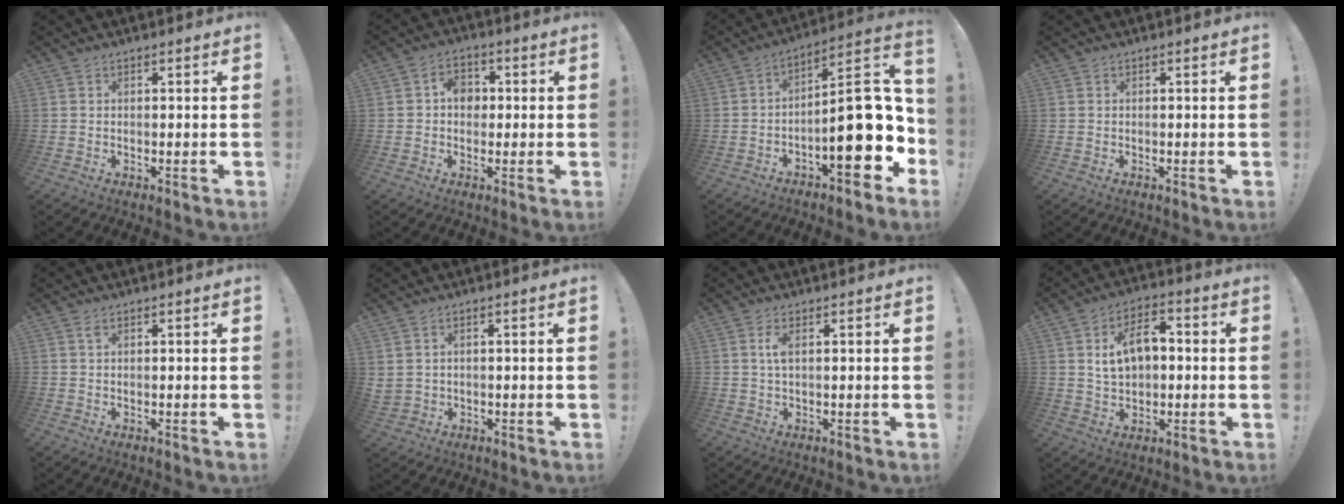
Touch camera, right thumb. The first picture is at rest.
{"total": 6.2, "force": [0.3, 5.0, 3.6], "torque": [-0.056, 0.013, 0.004]}
{"total": 21.3, "force": [-3.5, 8.2, 19.3], "torque": [-0.256, 0.020, -0.046]}
{"total": 0.0}
{"total": 1.1, "force": [0.6, 0.5, 0.9], "torque": [-0.019, 0.003, 0.010]}
{"total": 1.8, "force": [1.1, 1.3, 0.7], "torque": [-0.015, -0.002, 0.021]}
{"total": 2.9, "force": [0.7, 1.1, 2.6], "torque": [-0.053, 0.005, 0.010]}
{"total": 11.0, "force": [2.2, 7.2, 8.0], "torque": [-0.121, 0.004, 0.043]}